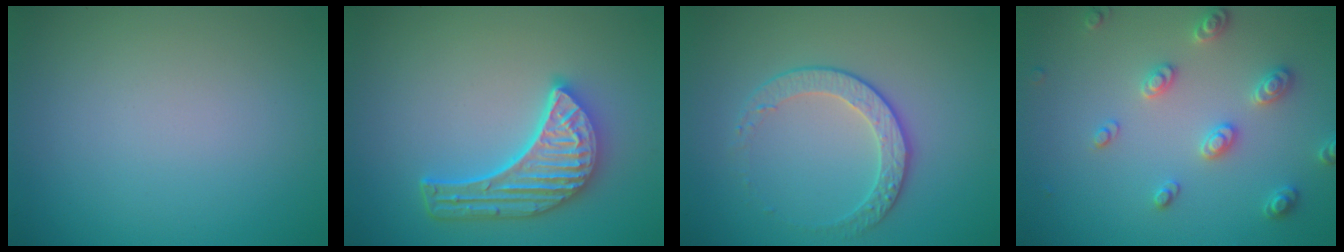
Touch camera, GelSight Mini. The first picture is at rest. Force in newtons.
{"total": 5.7, "press": 4.5, "slide": 3.5}
{"total": 2.4, "press": 1.9, "slide": 1.5}
{"total": 2.7, "press": 2.7, "slide": 0.4}